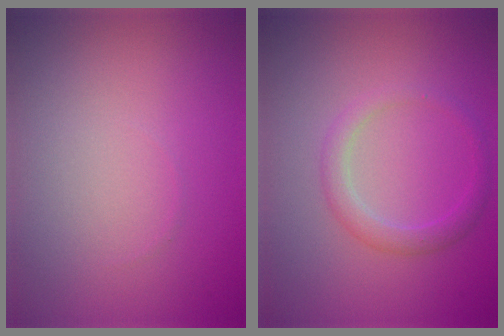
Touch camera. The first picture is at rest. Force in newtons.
{"total": 2.0, "press": 2.0, "slide": 0.0}